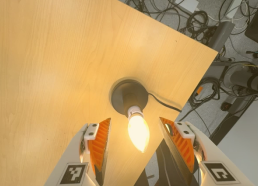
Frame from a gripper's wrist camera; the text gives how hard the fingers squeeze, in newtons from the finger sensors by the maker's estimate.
{"total": 0.0}